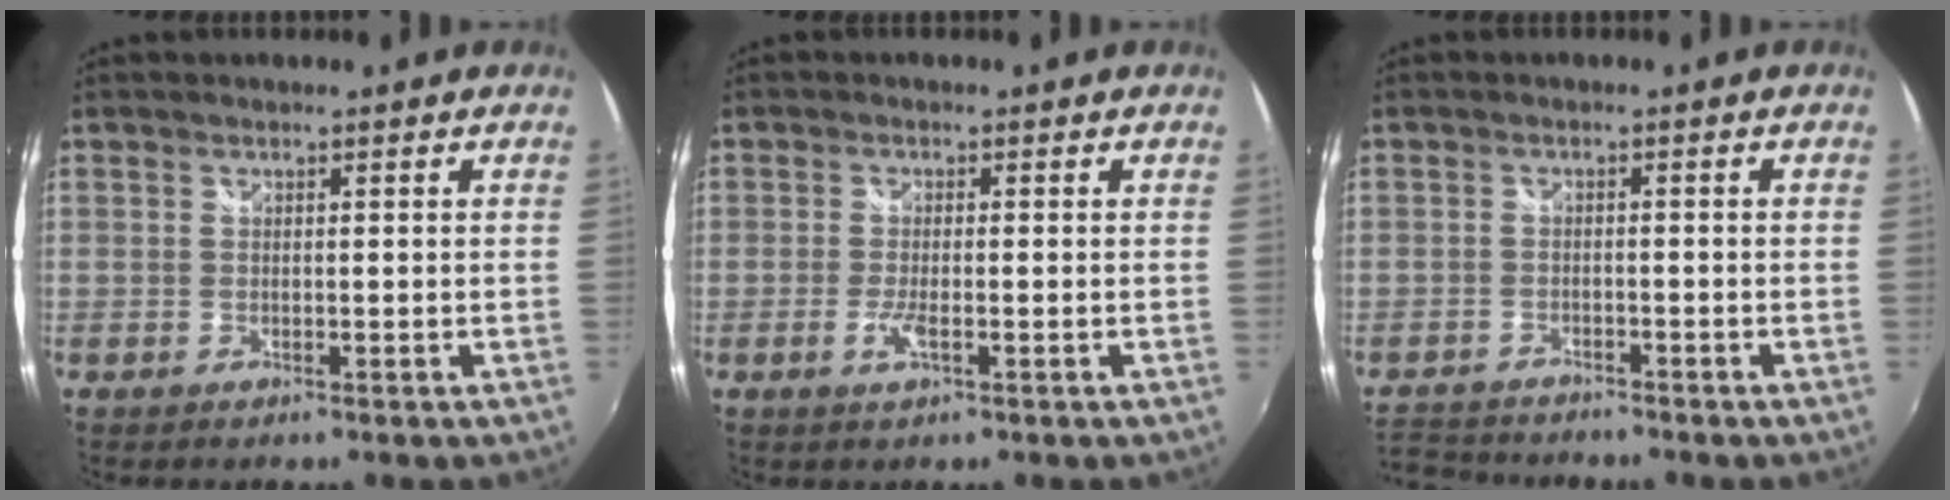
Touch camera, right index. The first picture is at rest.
{"total": 2.6, "force": [-1.0, 0.5, 2.4], "torque": [-0.051, -0.007, -0.019]}
{"total": 6.3, "force": [-5.8, 2.3, 0.8], "torque": [-0.043, 0.004, -0.108]}